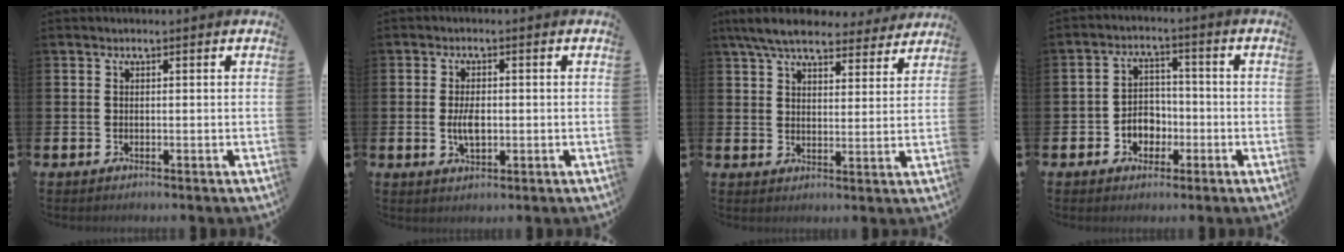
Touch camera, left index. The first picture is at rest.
{"total": 3.6, "force": [-0.2, 1.8, 3.1], "torque": [-0.048, -0.001, -0.007]}
{"total": 7.6, "force": [7.0, 1.9, 2.5], "torque": [-0.060, -0.034, 0.125]}
{"total": 3.9, "force": [-1.5, 3.4, 1.2], "torque": [-0.030, 0.004, -0.035]}